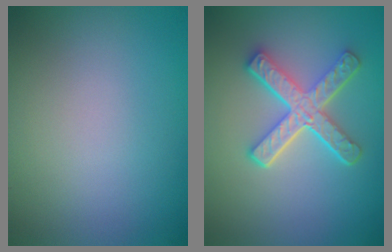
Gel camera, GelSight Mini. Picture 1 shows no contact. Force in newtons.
{"total": 5.1, "press": 3.9, "slide": 3.3}